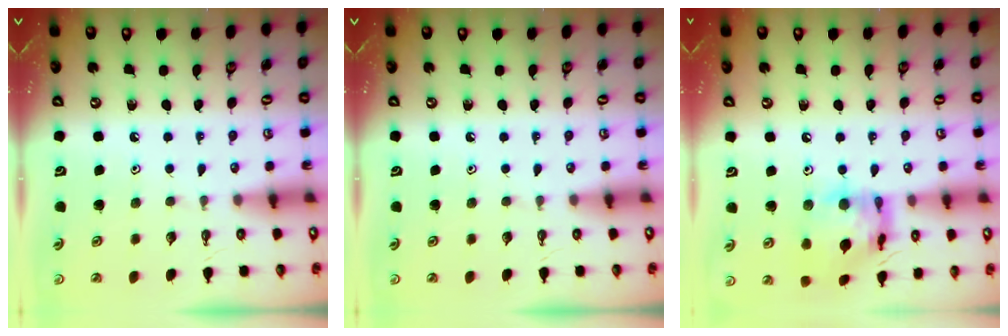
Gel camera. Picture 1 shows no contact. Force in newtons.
{"total": 0.0}
{"total": 15.2, "press": 15.2, "slide": 1.3}